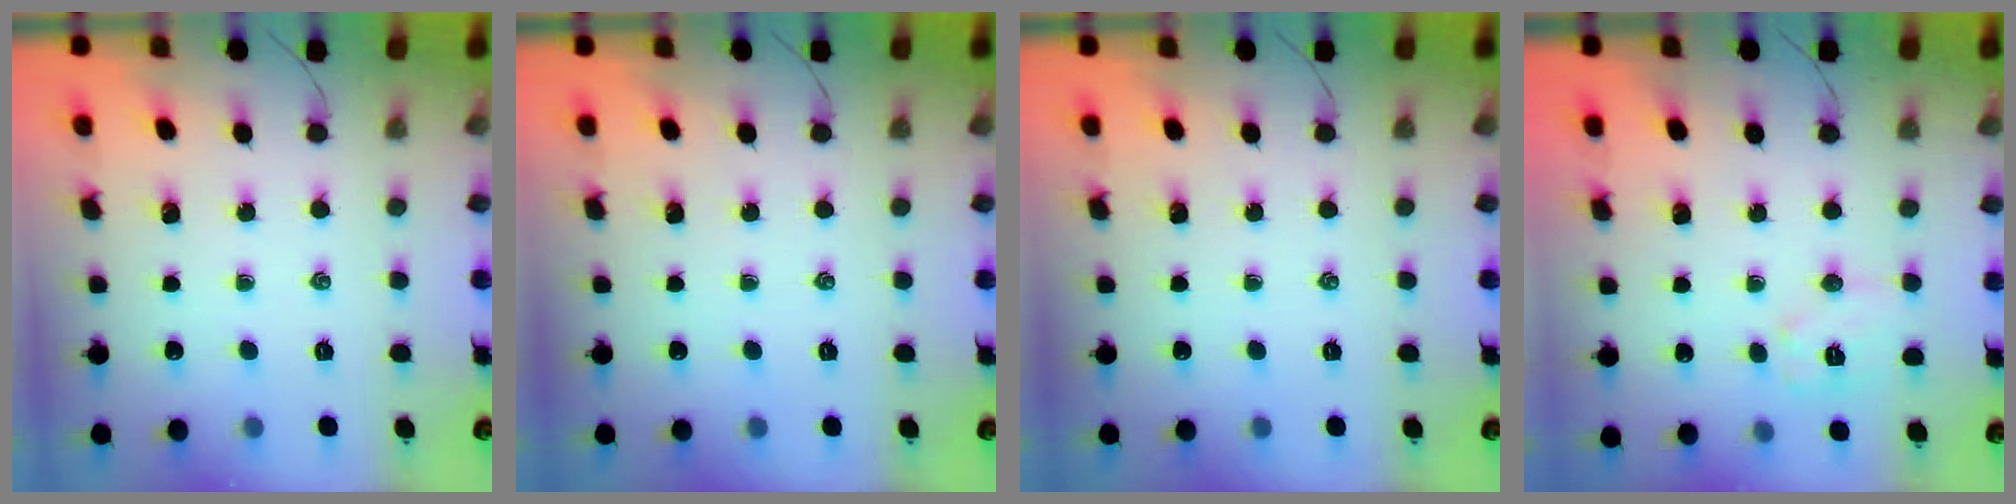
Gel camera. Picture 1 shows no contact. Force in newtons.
{"total": 0.0}
{"total": 0.0}
{"total": 7.1, "press": 7.1, "slide": 0.4}